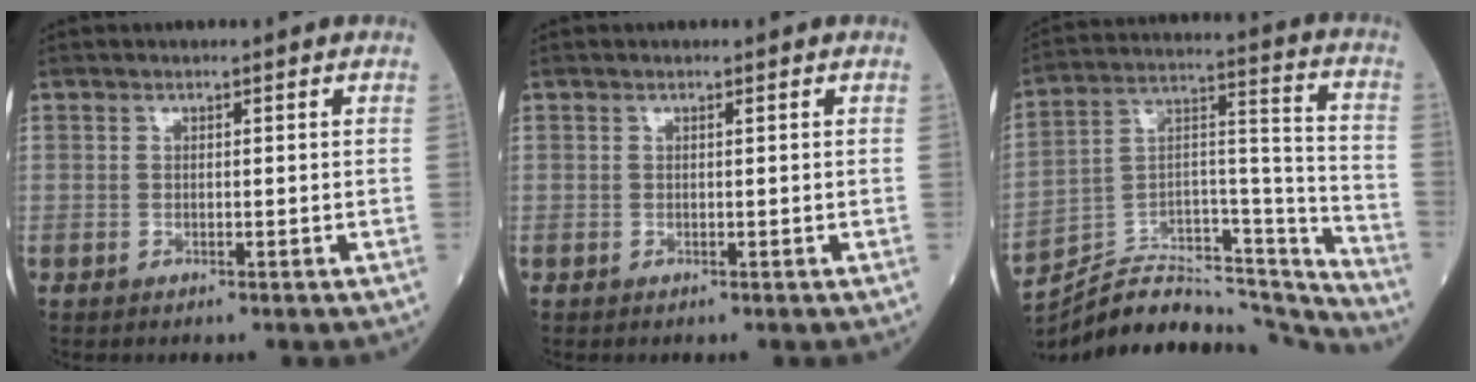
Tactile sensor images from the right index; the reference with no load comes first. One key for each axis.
{"total": 0.0}
{"total": 24.3, "fx": -23.1, "fy": 4.4, "fz": 5.9, "tx": -0.101, "ty": 0.044, "tz": -0.359}